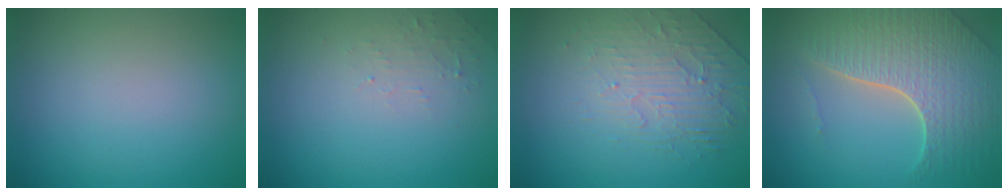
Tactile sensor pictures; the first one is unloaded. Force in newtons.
{"total": 1.2, "press": 1.2, "slide": 0.3}
{"total": 2.5, "press": 1.8, "slide": 1.6}
{"total": 7.3, "press": 5.3, "slide": 4.9}